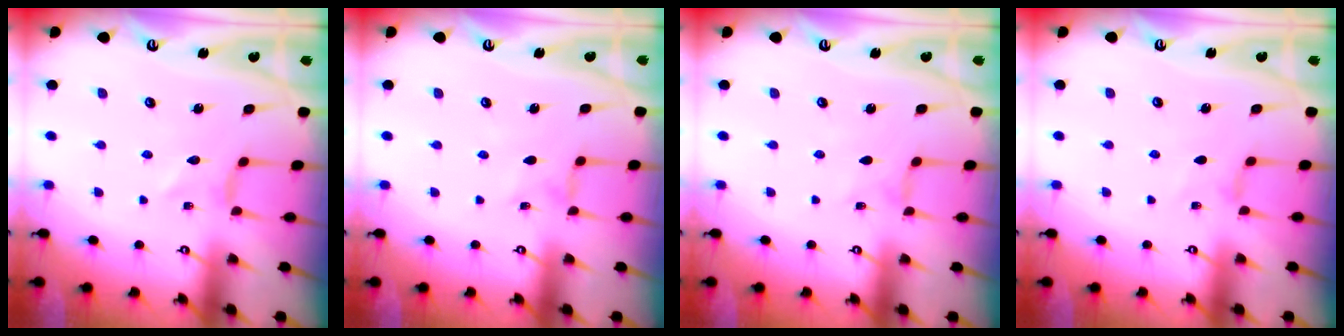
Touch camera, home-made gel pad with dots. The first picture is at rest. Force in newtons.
{"total": 1.0, "press": 0.9, "slide": 0.3}
{"total": 0.0}
{"total": 2.2, "press": 2.1, "slide": 0.5}